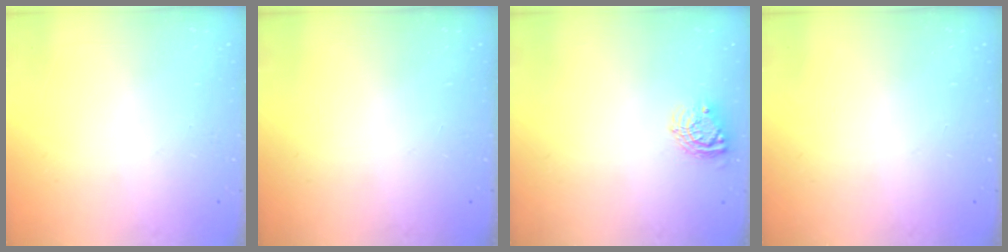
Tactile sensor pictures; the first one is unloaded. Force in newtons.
{"total": 0.0}
{"total": 7.5, "press": 7.5, "slide": 0.2}
{"total": 0.0}